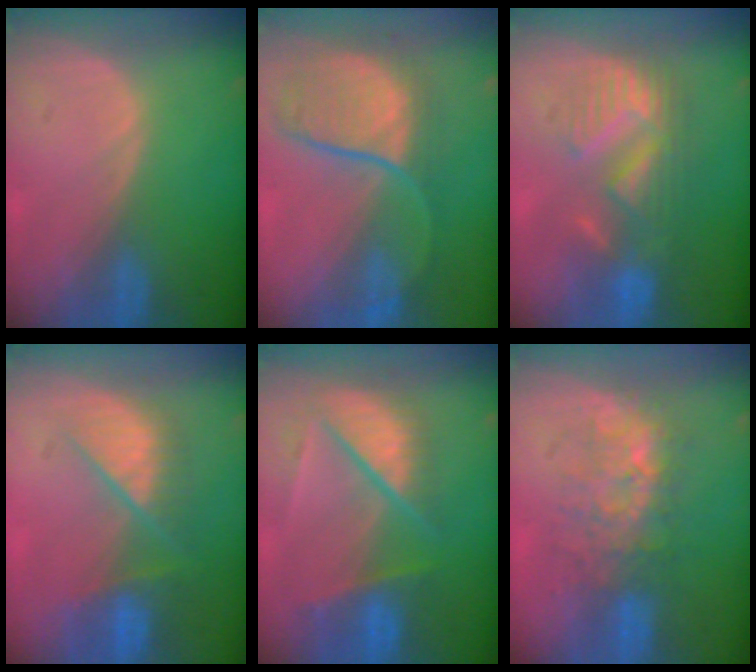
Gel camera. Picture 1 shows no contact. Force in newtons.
{"total": 9.1, "press": 8.7, "slide": 2.9}
{"total": 8.8, "press": 8.5, "slide": 2.0}
{"total": 9.4, "press": 7.9, "slide": 5.0}
{"total": 9.7, "press": 8.3, "slide": 4.9}
{"total": 7.7, "press": 7.5, "slide": 1.5}